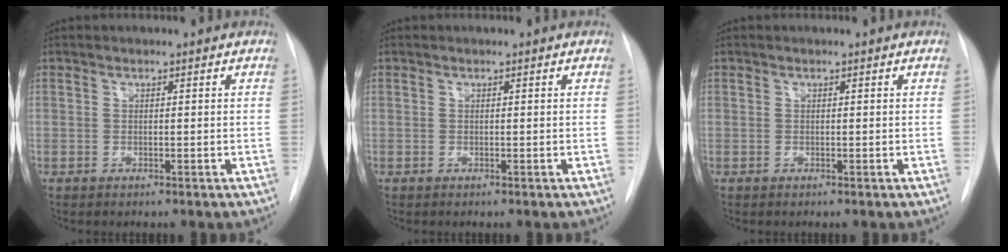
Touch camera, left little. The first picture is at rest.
{"total": 0.0}
{"total": 0.0}